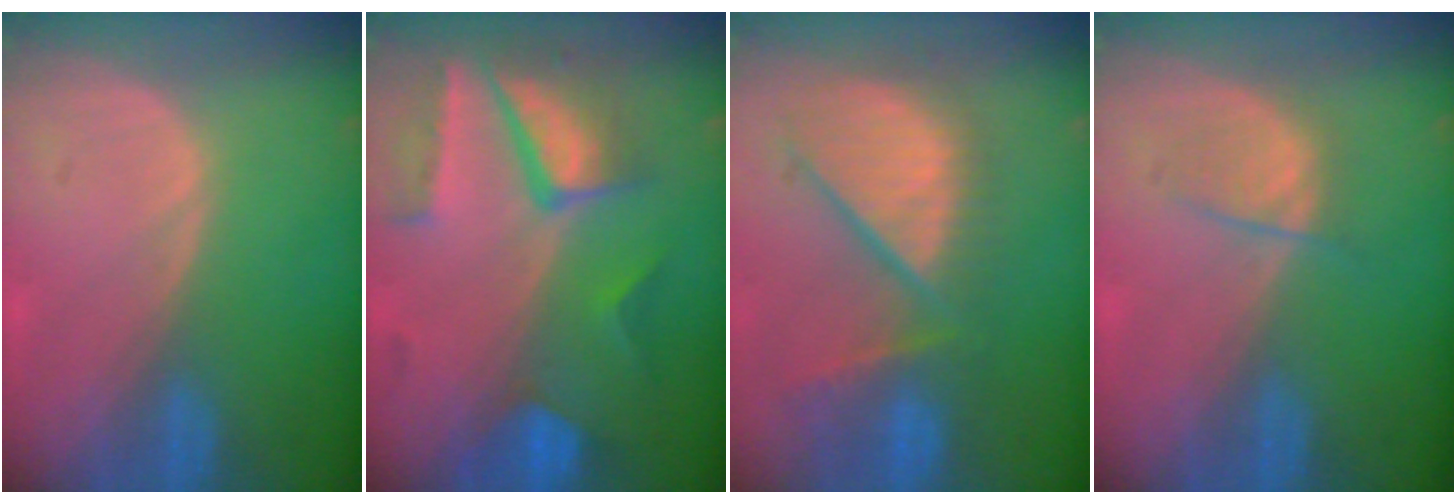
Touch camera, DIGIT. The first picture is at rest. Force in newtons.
{"total": 9.9, "press": 8.5, "slide": 5.1}
{"total": 11.1, "press": 10.1, "slide": 4.7}
{"total": 2.6, "press": 2.5, "slide": 0.5}